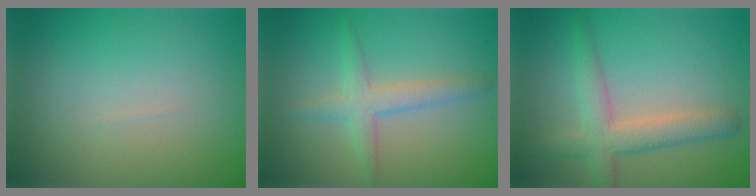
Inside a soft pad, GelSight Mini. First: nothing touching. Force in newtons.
{"total": 2.8, "press": 2.7, "slide": 0.2}
{"total": 4.1, "press": 4.1, "slide": 0.2}